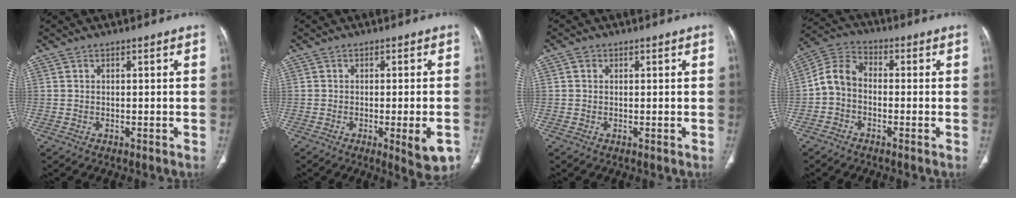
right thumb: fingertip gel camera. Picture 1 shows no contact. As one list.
[{"total": 7.0, "force": [-2.7, 1.7, 6.3], "torque": [-0.077, -0.001, -0.029]}, {"total": 1.1, "force": [0.4, 0.7, 0.8], "torque": [-0.021, 0.009, 0.010]}, {"total": 6.8, "force": [-1.3, 5.1, 4.4], "torque": [-0.074, 0.028, -0.043]}]